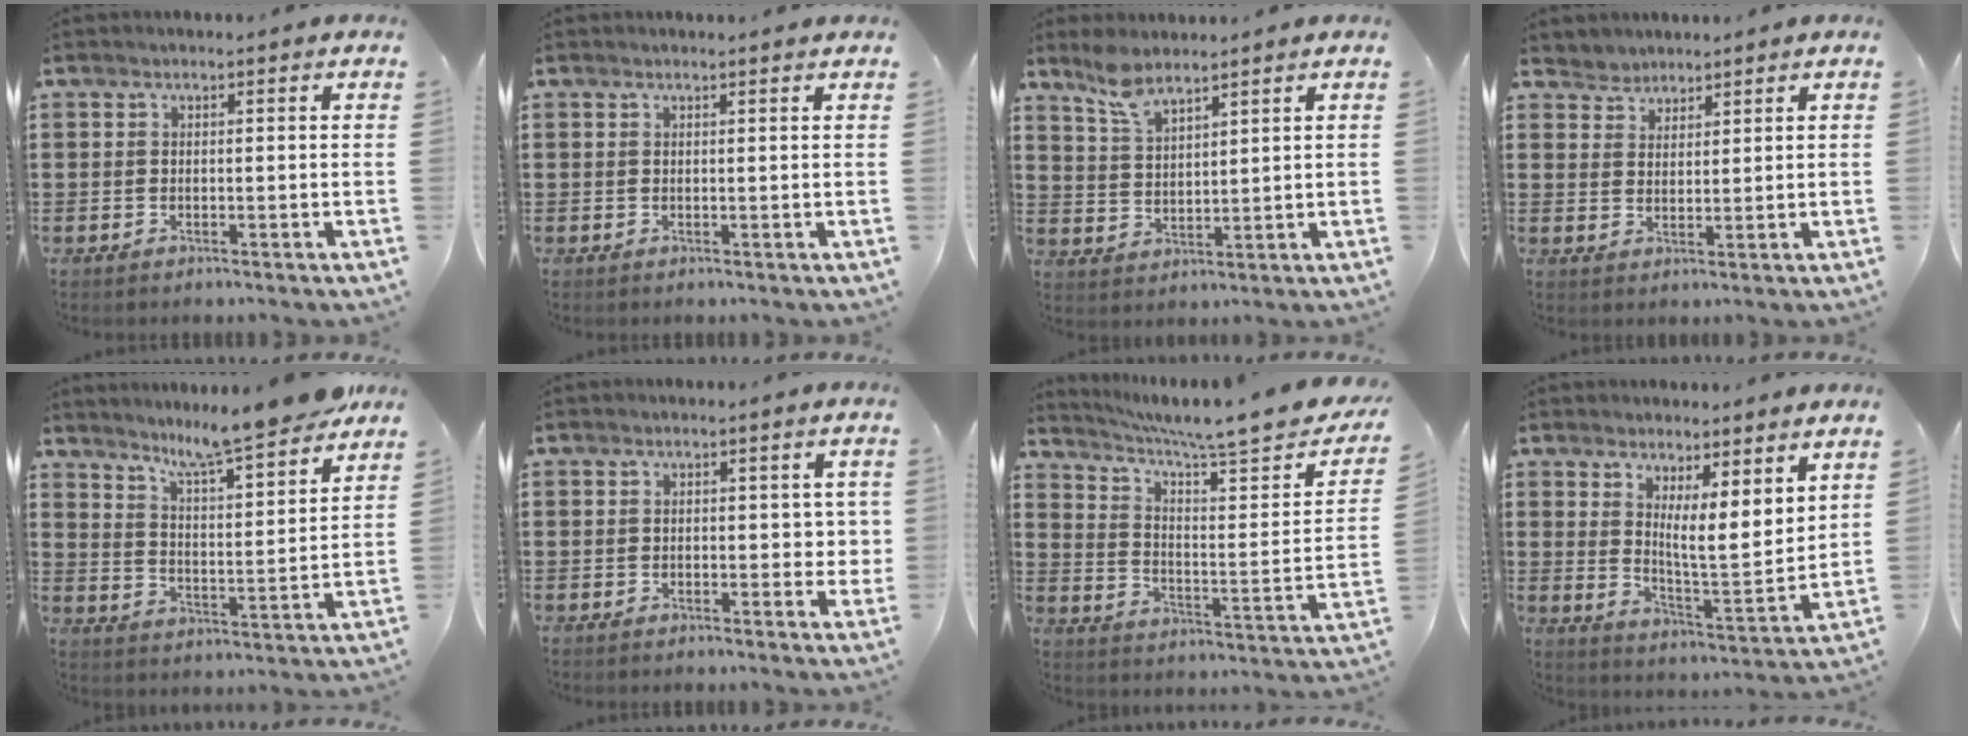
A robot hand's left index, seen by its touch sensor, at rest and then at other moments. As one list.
[{"total": 0.6, "force": [0.6, -0.1, 0.0], "torque": [-0.002, -0.001, 0.012]}, {"total": 5.6, "force": [4.7, 1.9, 2.5], "torque": [-0.063, -0.005, 0.087]}, {"total": 2.8, "force": [2.3, 1.2, -0.9], "torque": [0.005, 0.001, 0.045]}, {"total": 8.3, "force": [7.7, -1.0, 2.9], "torque": [-0.078, -0.056, 0.125]}, {"total": 2.8, "force": [0.3, 1.7, 2.3], "torque": [-0.030, 0.003, -0.001]}, {"total": 7.1, "force": [5.9, 0.1, 4.1], "torque": [-0.089, -0.047, 0.087]}, {"total": 5.1, "force": [4.2, 0.8, 2.9], "torque": [-0.057, -0.040, 0.067]}]